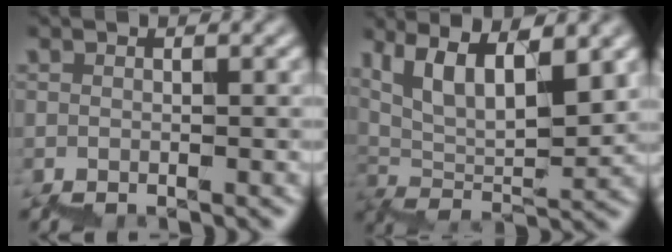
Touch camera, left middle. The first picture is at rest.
{"total": 7.0, "force": [5.1, 1.8, 4.4], "torque": [-0.077, 0.008, 0.104]}